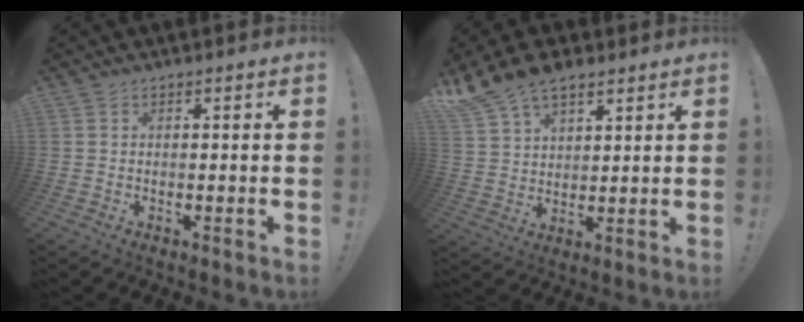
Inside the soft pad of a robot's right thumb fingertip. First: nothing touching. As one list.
[{"total": 10.4, "force": [7.8, 5.1, 4.7], "torque": [-0.097, -0.037, 0.154]}]